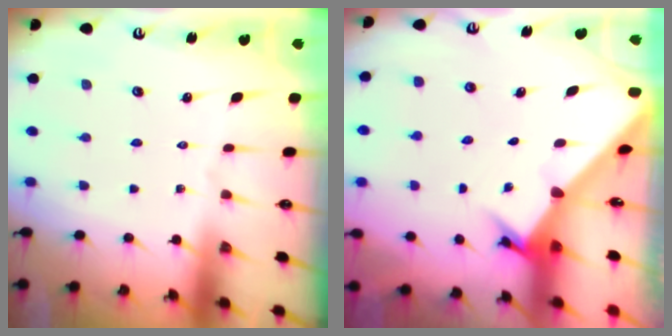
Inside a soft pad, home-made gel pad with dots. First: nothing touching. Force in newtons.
{"total": 2.2, "press": 2.2, "slide": 0.2}